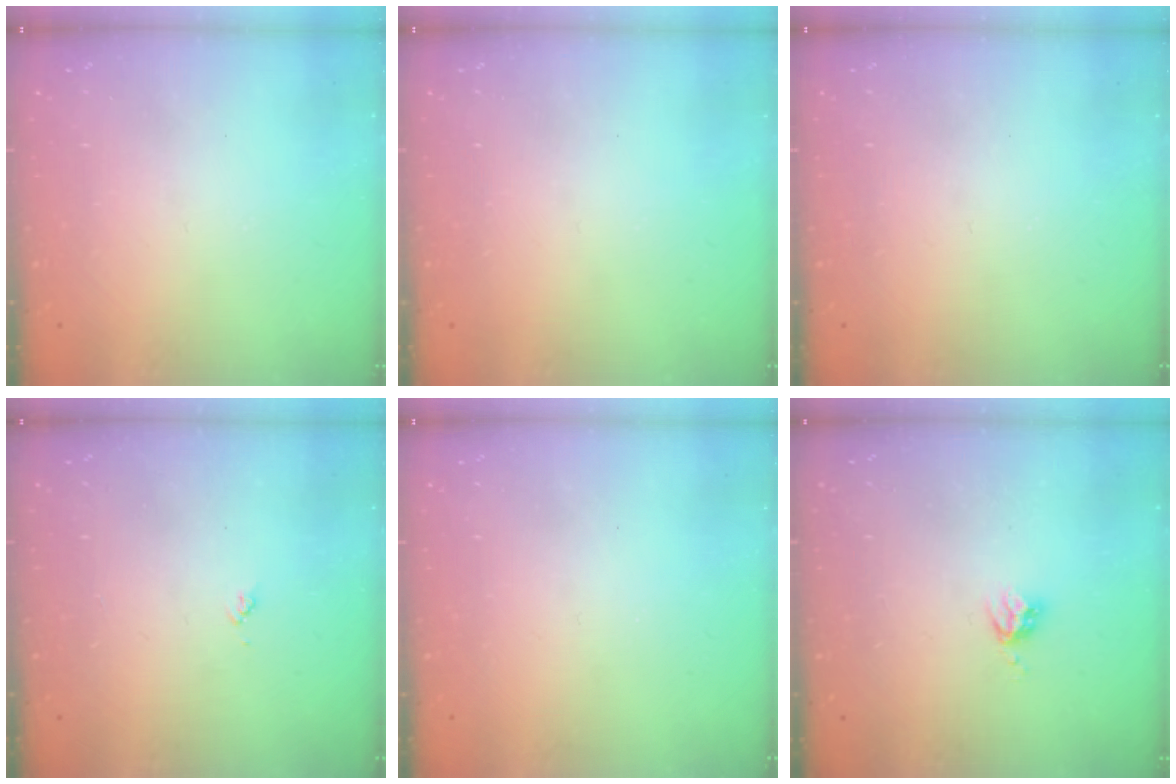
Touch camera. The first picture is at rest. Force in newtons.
{"total": 0.0}
{"total": 0.0}
{"total": 4.0, "press": 3.9, "slide": 0.5}
{"total": 0.0}
{"total": 4.0, "press": 3.9, "slide": 0.6}